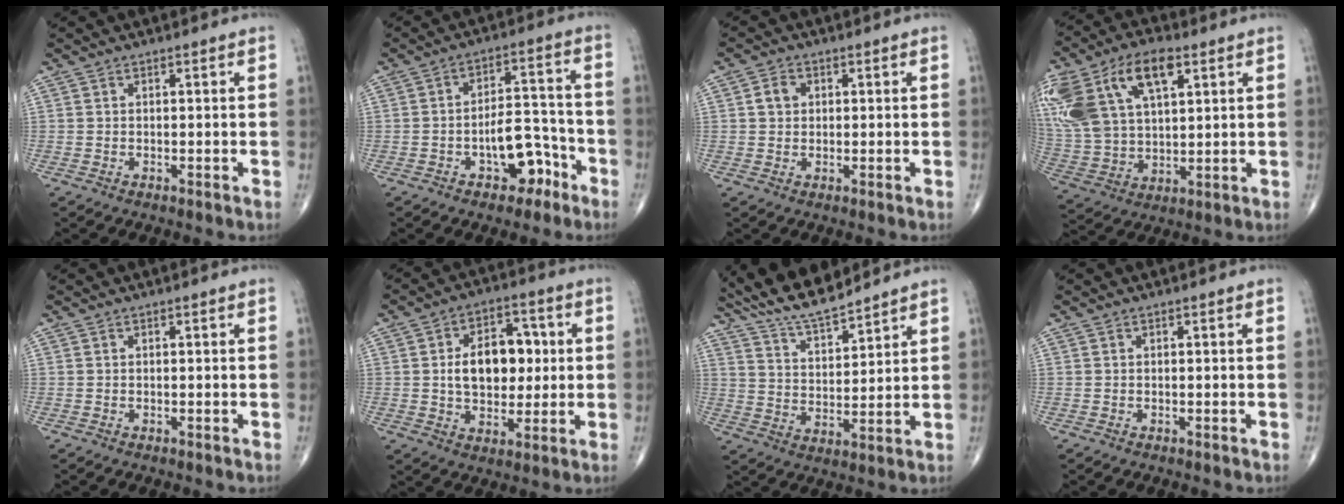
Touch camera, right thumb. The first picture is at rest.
{"total": 9.1, "force": [-4.5, 5.0, 6.1], "torque": [-0.064, 0.053, -0.064]}
{"total": 3.0, "force": [0.6, 2.5, 1.5], "torque": [-0.018, 0.004, 0.009]}
{"total": 23.9, "force": [10.1, 13.2, 17.2], "torque": [-0.381, 0.022, 0.191]}
{"total": 0.0}
{"total": 13.0, "force": [1.2, 8.5, 9.8], "torque": [-0.114, 0.012, 0.020]}
{"total": 11.8, "force": [10.6, 2.0, 4.7], "torque": [-0.073, -0.053, 0.198]}
{"total": 0.0}